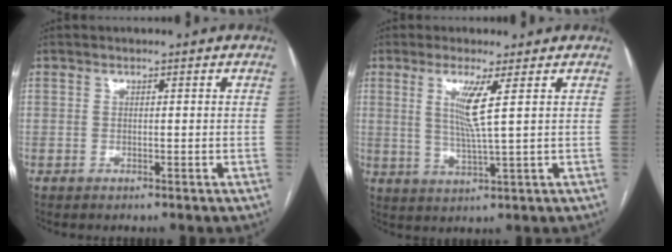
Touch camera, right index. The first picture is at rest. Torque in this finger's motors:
{"motor_torque": [0.49, 0.36, 0.35, 0.11]}